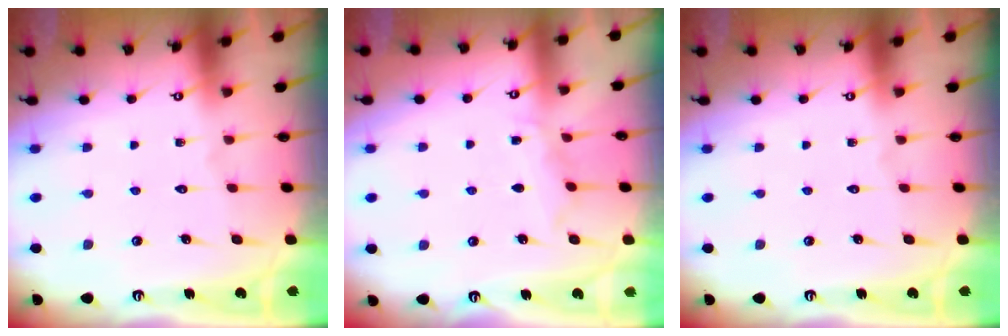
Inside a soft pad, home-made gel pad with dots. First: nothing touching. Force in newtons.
{"total": 5.5, "press": 5.4, "slide": 0.6}
{"total": 0.0}